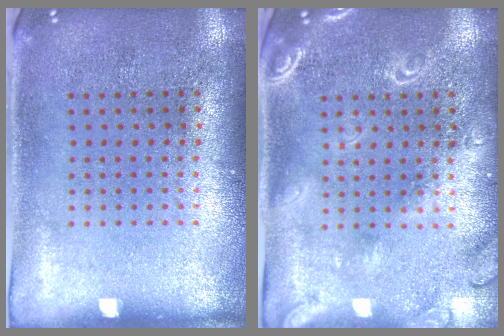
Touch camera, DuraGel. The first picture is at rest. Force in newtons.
{"total": 2.1, "press": 1.9, "slide": 0.7}